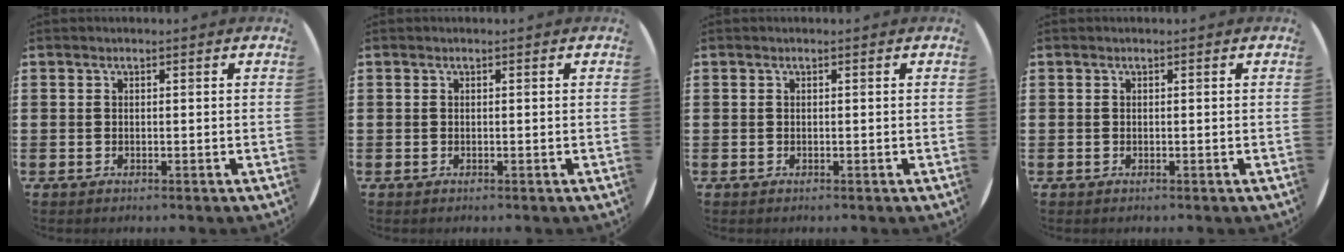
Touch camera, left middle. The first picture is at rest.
{"total": 0.0}
{"total": 0.0}
{"total": 0.0}